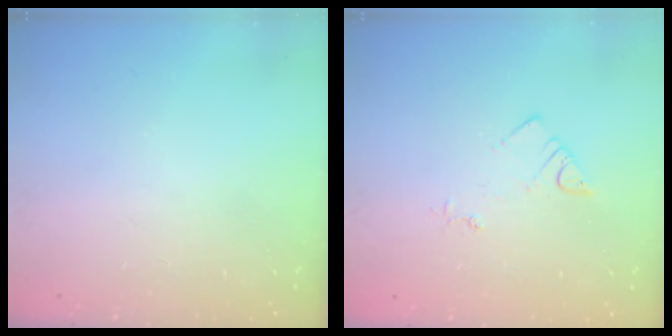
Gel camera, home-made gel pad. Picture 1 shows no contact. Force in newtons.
{"total": 3.1, "press": 3.0, "slide": 0.4}